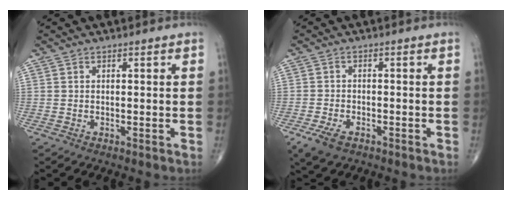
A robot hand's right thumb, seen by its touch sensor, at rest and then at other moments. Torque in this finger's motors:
{"motor_torque": [2.04, 1.88, 0.17, -0.42, 0.08]}